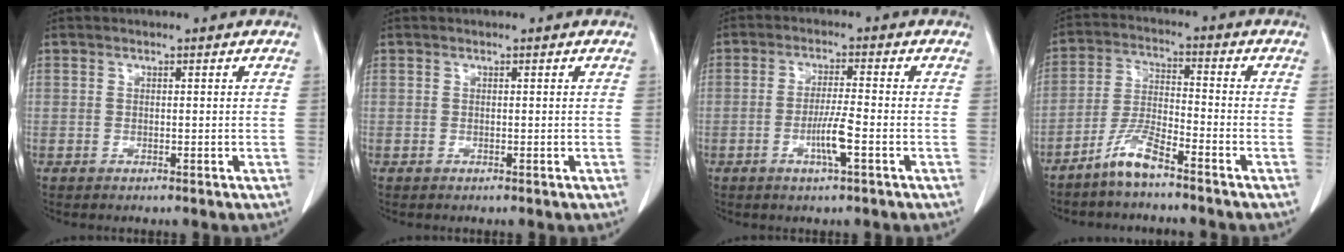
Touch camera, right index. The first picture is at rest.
{"total": 0.0}
{"total": 5.0, "force": [-1.8, -0.1, 4.7], "torque": [-0.089, -0.007, -0.034]}
{"total": 6.4, "force": [-5.0, 0.6, 4.0], "torque": [-0.091, -0.010, -0.101]}